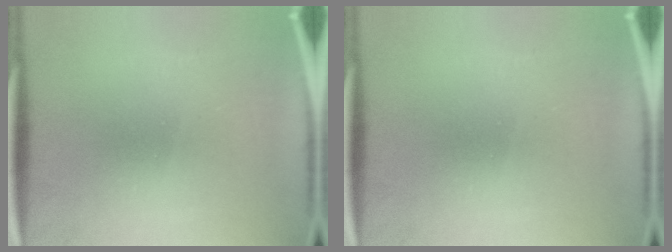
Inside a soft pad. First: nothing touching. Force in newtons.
{"total": 0.0}